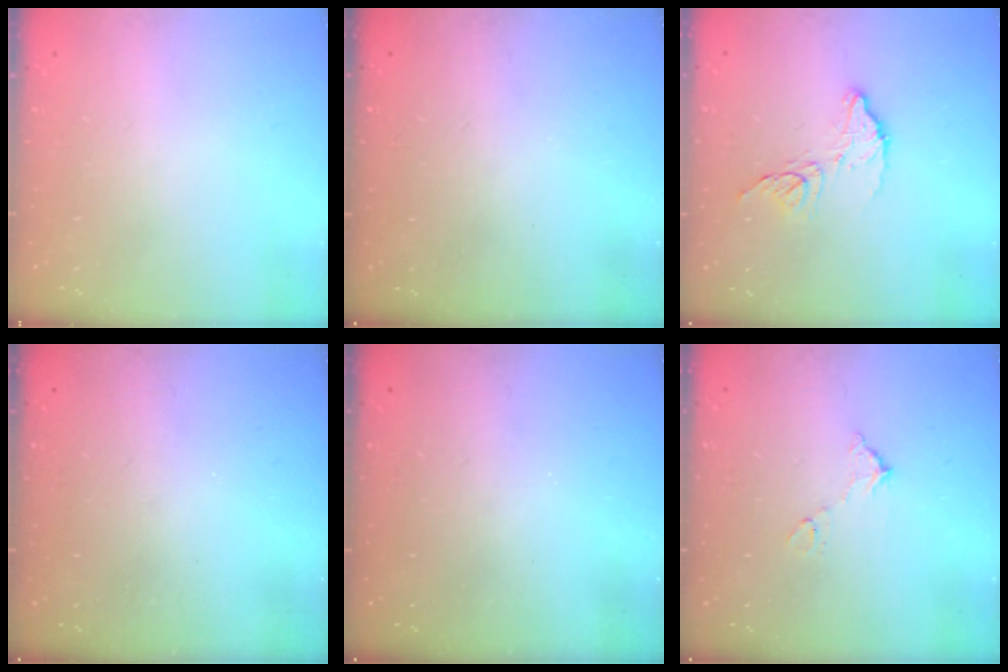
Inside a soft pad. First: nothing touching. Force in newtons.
{"total": 3.0, "press": 3.0, "slide": 0.1}
{"total": 9.8, "press": 9.8, "slide": 0.5}
{"total": 3.1, "press": 3.1, "slide": 0.1}
{"total": 3.0, "press": 3.0, "slide": 0.1}
{"total": 5.9, "press": 5.9, "slide": 0.3}